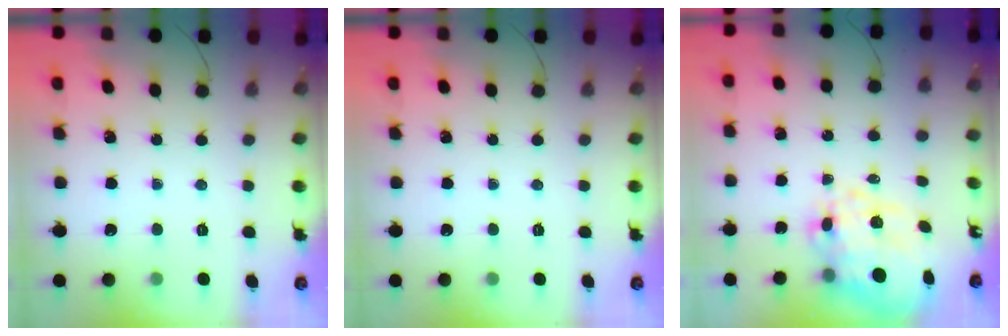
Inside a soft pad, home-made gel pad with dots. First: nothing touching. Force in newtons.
{"total": 0.0}
{"total": 13.6, "press": 13.2, "slide": 3.1}